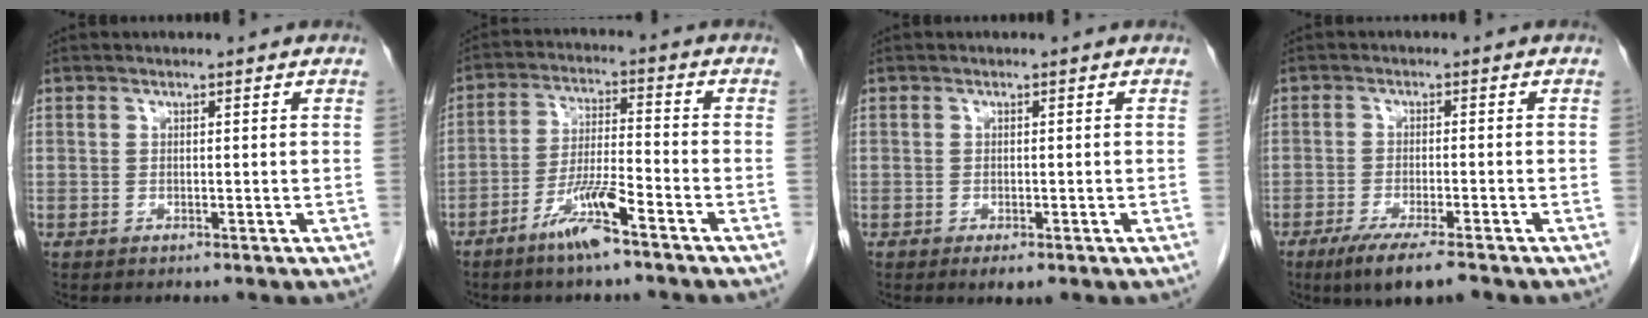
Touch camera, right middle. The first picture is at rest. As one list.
[{"total": 7.8, "force": [-5.2, 0.4, 5.9], "torque": [-0.119, -0.006, -0.098]}, {"total": 2.2, "force": [-1.3, 0.7, 1.6], "torque": [-0.022, -0.003, -0.015]}, {"total": 7.5, "force": [-5.3, 0.7, 5.3], "torque": [-0.089, -0.018, -0.084]}]